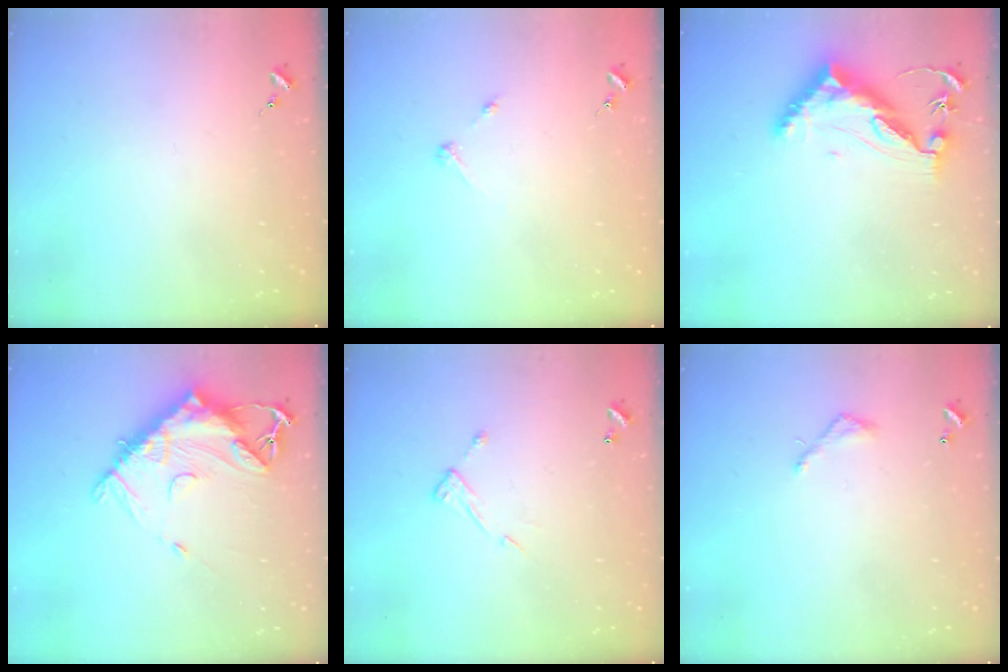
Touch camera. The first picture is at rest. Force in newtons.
{"total": 2.7, "press": 2.7, "slide": 0.3}
{"total": 11.5, "press": 11.4, "slide": 0.7}
{"total": 14.5, "press": 14.4, "slide": 1.4}
{"total": 7.0, "press": 7.0, "slide": 0.4}
{"total": 4.1, "press": 4.1, "slide": 0.3}